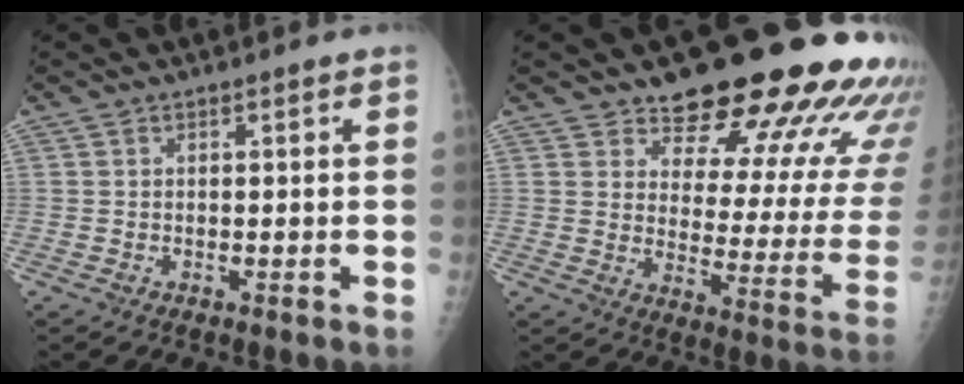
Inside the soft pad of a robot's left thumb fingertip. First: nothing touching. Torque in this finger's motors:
{"motor_torque": [1.02, 0.16, 1.37, -1.07, 0.10]}